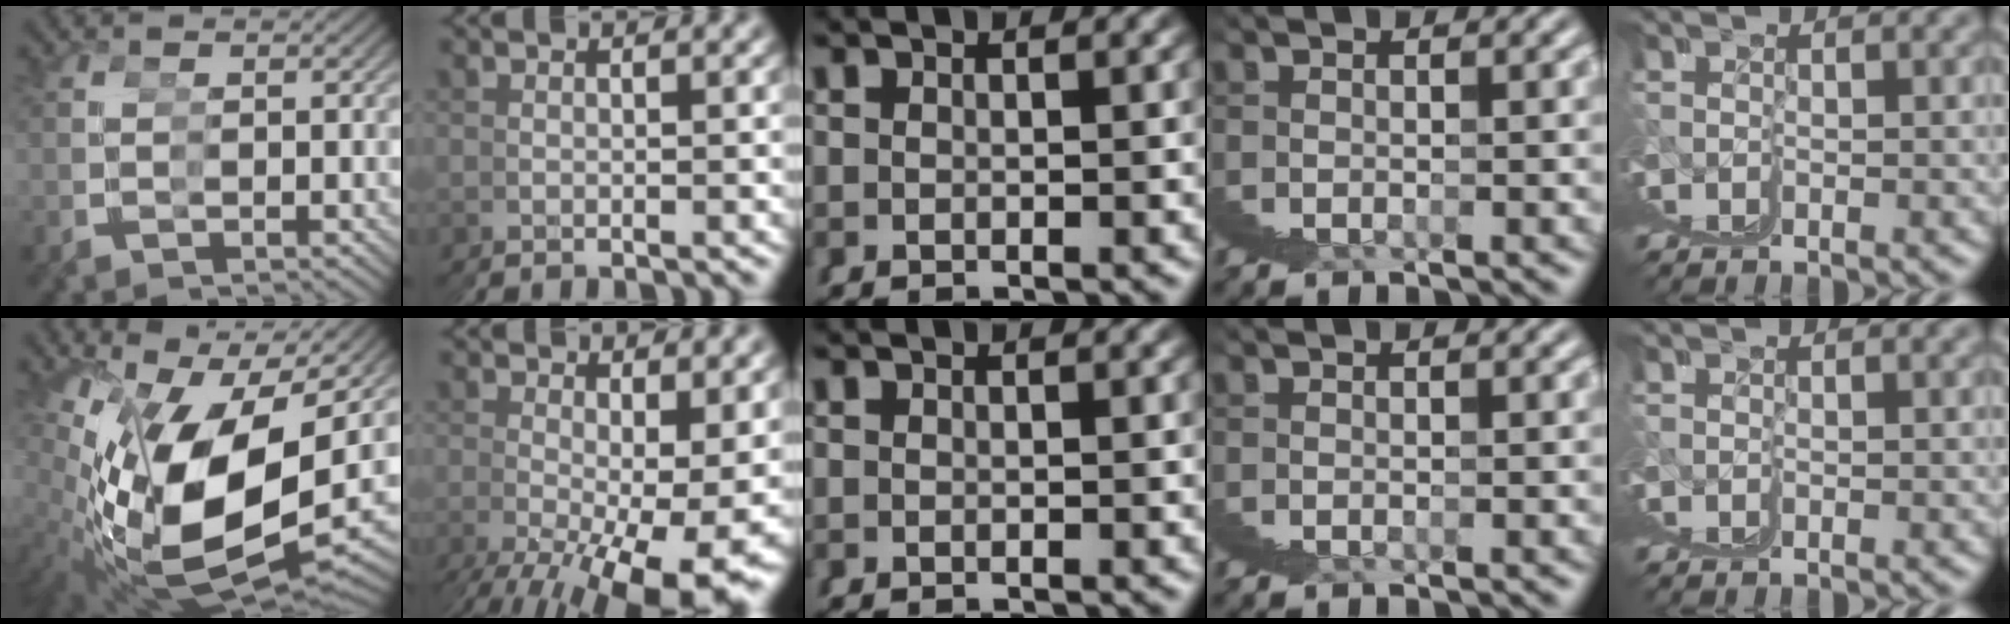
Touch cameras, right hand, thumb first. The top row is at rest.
{"thumb": {"total": 20.3, "force": [-0.1, 13.0, 15.6], "torque": [-0.332, -0.069, 0.034]}, "index": {"total": 9.7, "force": [-3.4, 3.7, 8.3], "torque": [-0.129, -0.042, -0.025]}}